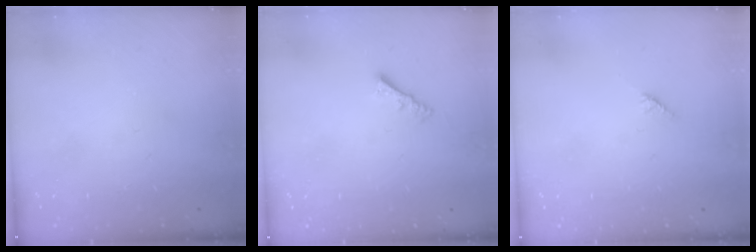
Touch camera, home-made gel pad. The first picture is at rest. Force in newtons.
{"total": 3.0, "press": 3.0, "slide": 0.1}
{"total": 2.7, "press": 2.7, "slide": 0.2}